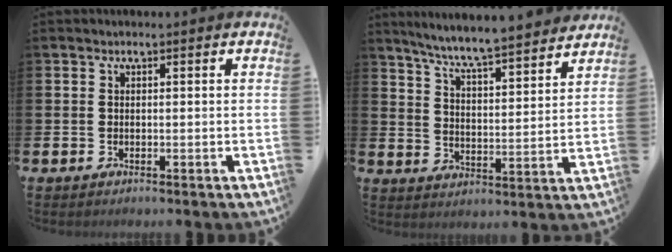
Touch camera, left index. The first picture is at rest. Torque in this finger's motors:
{"motor_torque": [0.26, -0.45, 0.51, 0.21]}